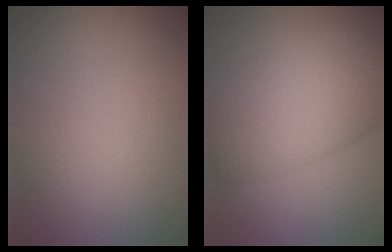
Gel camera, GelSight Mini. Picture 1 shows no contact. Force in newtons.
{"total": 8.0, "press": 8.0, "slide": 0.2}